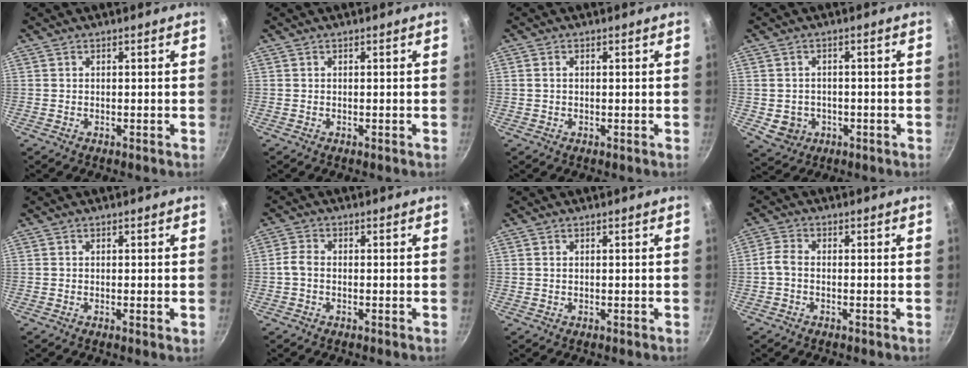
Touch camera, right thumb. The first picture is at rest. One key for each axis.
{"total": 0.0}
{"total": 1.3, "fx": 0.2, "fy": 1.0, "fz": 0.9, "tx": -0.017, "ty": 0.005, "tz": 0.002}
{"total": 5.0, "fx": -1.2, "fy": 4.4, "fz": 2.1, "tx": -0.023, "ty": 0.013, "tz": -0.001}
{"total": 0.8, "fx": -0.1, "fy": 0.1, "fz": 0.8, "tx": -0.013, "ty": -0.002, "tz": -0.005}
{"total": 2.6, "fx": -0.7, "fy": 1.7, "fz": 1.8, "tx": -0.043, "ty": 0.013, "tz": -0.020}
{"total": 0.5, "fx": 0.2, "fy": 0.4, "fz": 0.4, "tx": -0.008, "ty": 0.001, "tz": 0.003}
{"total": 2.8, "fx": -1.0, "fy": 1.5, "fz": 2.1, "tx": -0.054, "ty": 0.013, "tz": -0.029}